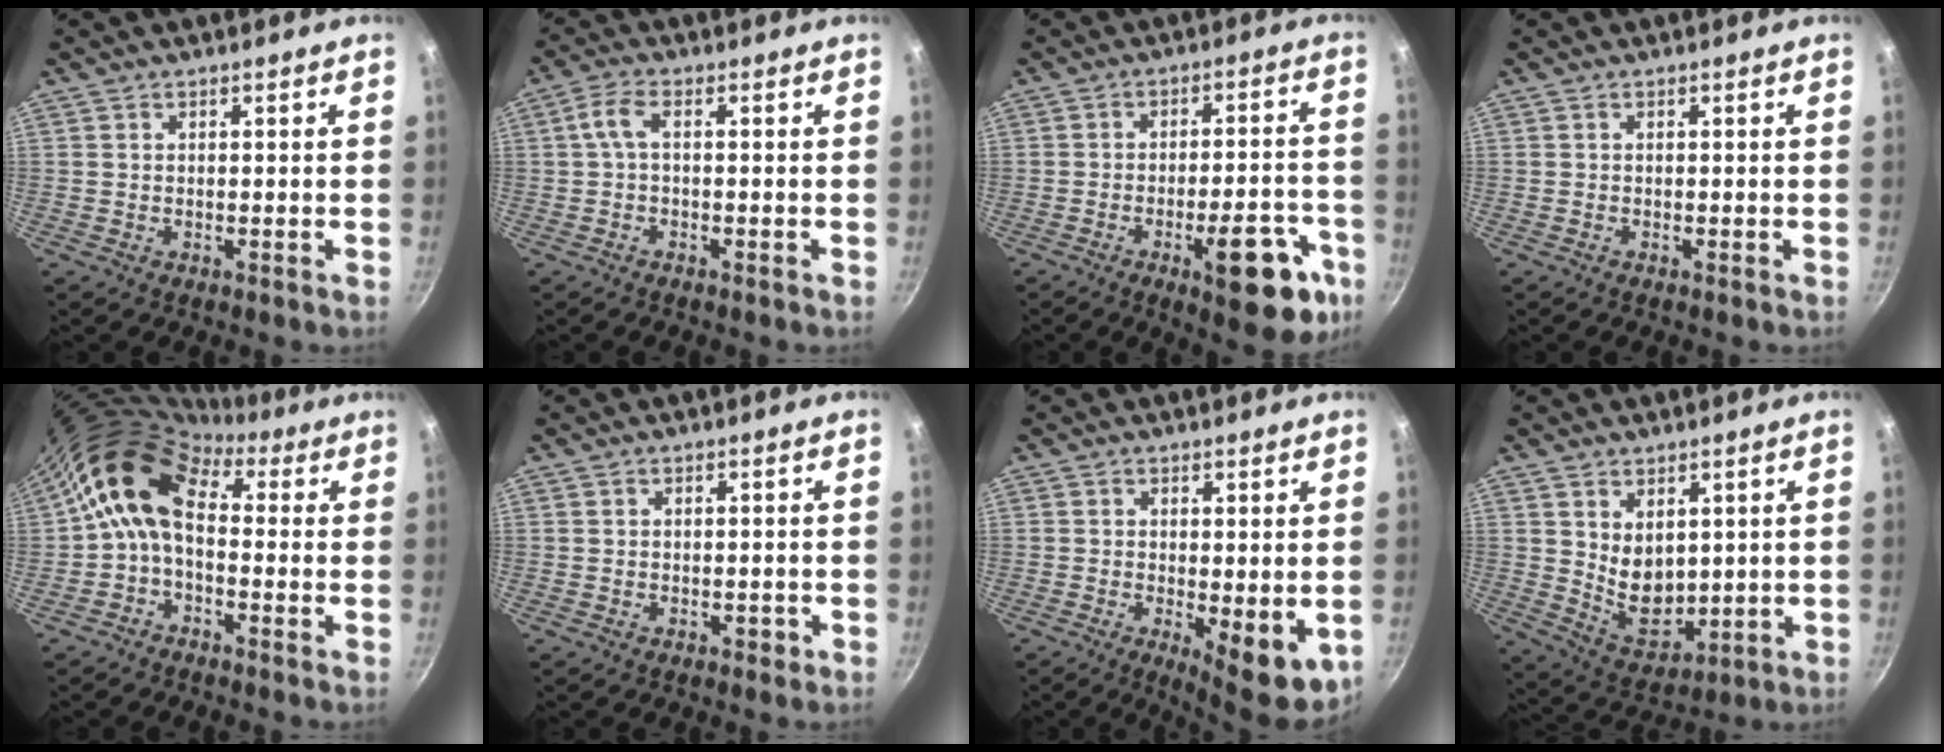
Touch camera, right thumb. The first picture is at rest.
{"total": 3.5, "force": [-0.5, 1.2, 3.2], "torque": [-0.085, 0.013, -0.016]}
{"total": 15.6, "force": [-7.1, 5.5, 12.8], "torque": [-0.121, 0.034, -0.090]}
{"total": 0.0}
{"total": 11.0, "force": [1.3, 7.4, 8.0], "torque": [-0.137, 0.024, -0.002]}
{"total": 1.1, "force": [-0.5, 0.8, 0.6], "torque": [-0.003, 0.005, -0.004]}
{"total": 8.3, "force": [-1.0, 3.1, 7.7], "torque": [-0.087, -0.011, -0.004]}
{"total": 8.8, "force": [2.5, 5.9, 6.0], "torque": [-0.077, -0.035, 0.063]}